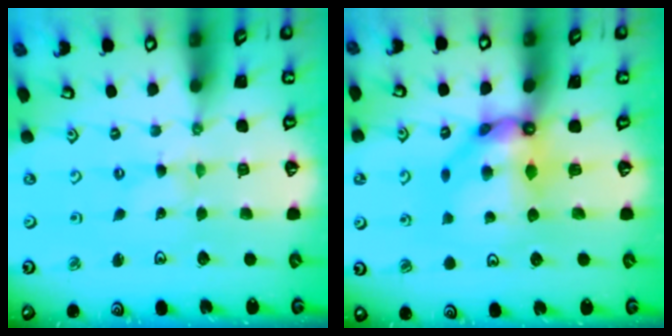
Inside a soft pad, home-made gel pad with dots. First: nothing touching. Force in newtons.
{"total": 10.6, "press": 10.6, "slide": 1.1}